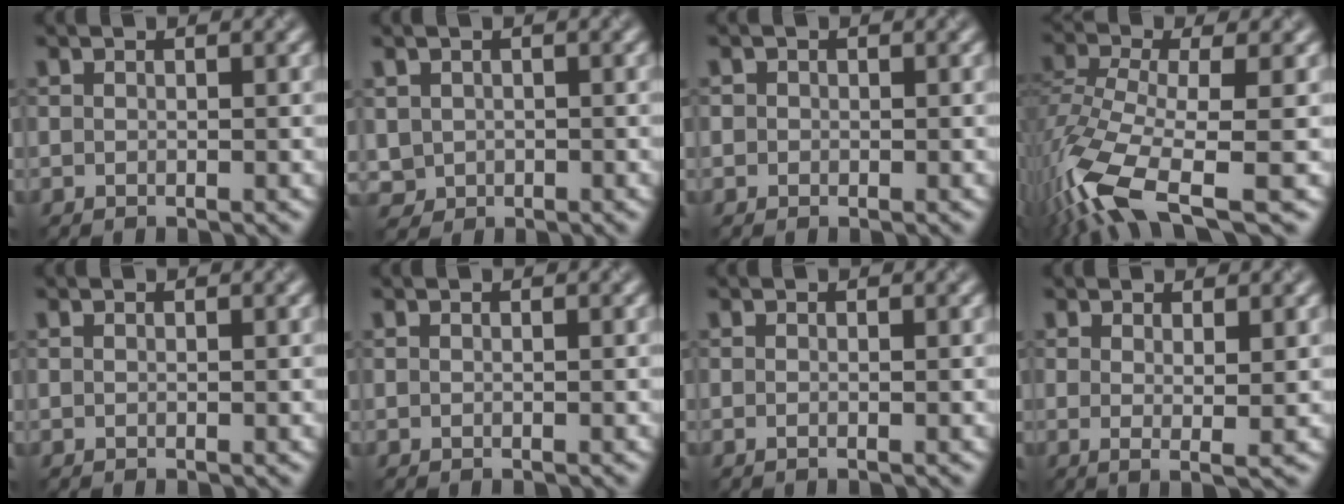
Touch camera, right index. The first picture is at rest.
{"total": 1.2, "force": [0.0, 1.2, -0.1], "torque": [-0.002, 0.003, 0.013]}
{"total": 0.7, "force": [-0.5, 0.4, -0.2], "torque": [0.006, 0.007, -0.003]}
{"total": 10.0, "force": [-5.7, 3.2, 7.5], "torque": [-0.173, -0.008, -0.105]}
{"total": 0.0}
{"total": 0.0}
{"total": 0.5, "force": [-0.3, 0.1, 0.5], "torque": [-0.005, -0.002, -0.007]}
{"total": 2.0, "force": [0.4, 0.4, 1.9], "torque": [-0.024, -0.006, 0.012]}